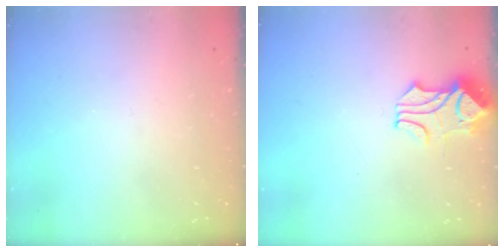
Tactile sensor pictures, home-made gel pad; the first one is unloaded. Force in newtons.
{"total": 1.8, "press": 1.4, "slide": 1.2}